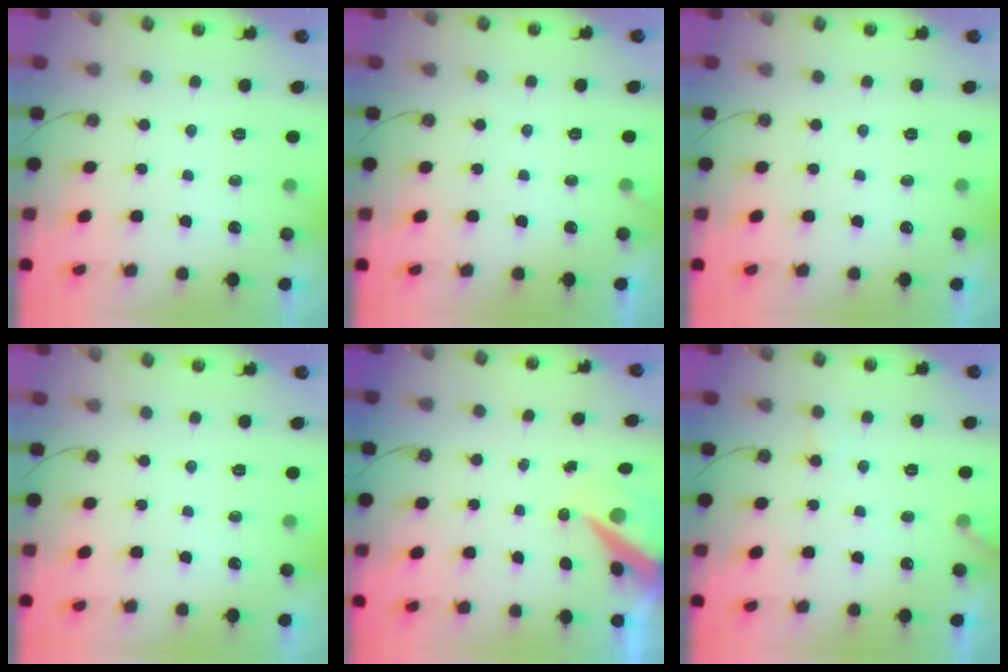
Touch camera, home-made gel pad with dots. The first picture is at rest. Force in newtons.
{"total": 4.4, "press": 4.4, "slide": 0.2}
{"total": 0.0}
{"total": 0.0}
{"total": 8.7, "press": 8.6, "slide": 1.1}
{"total": 8.1, "press": 8.0, "slide": 0.5}